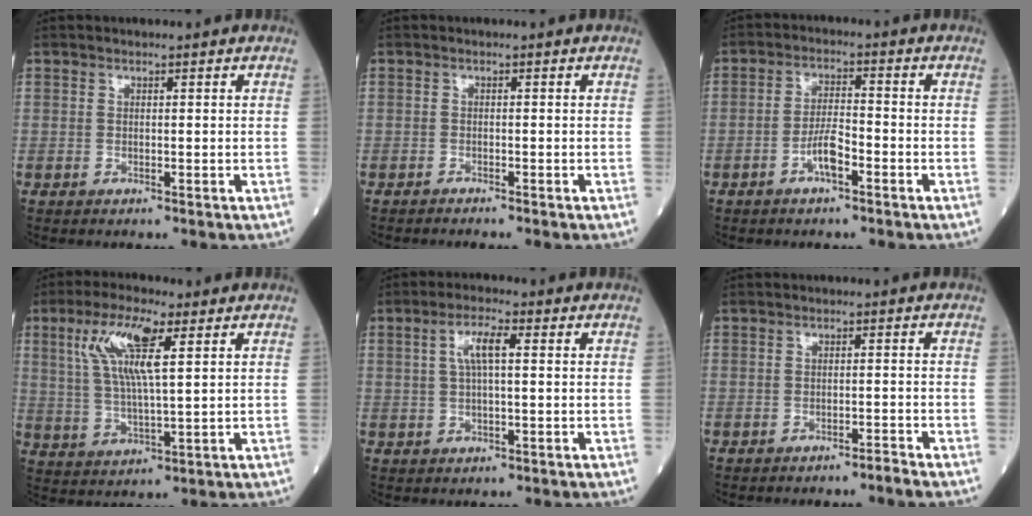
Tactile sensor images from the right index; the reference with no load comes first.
{"total": 1.3, "force": [-1.3, -0.2, 0.4], "torque": [-0.006, 0.001, -0.017]}
{"total": 4.4, "force": [-2.1, 1.0, 3.7], "torque": [-0.072, 0.007, -0.042]}
{"total": 10.0, "force": [3.9, 1.6, 9.1], "torque": [-0.187, 0.011, 0.074]}
{"total": 4.4, "force": [1.0, 0.9, 4.1], "torque": [-0.084, 0.014, 0.020]}
{"total": 1.8, "force": [-1.6, -0.4, 0.5], "torque": [-0.006, 0.003, -0.027]}